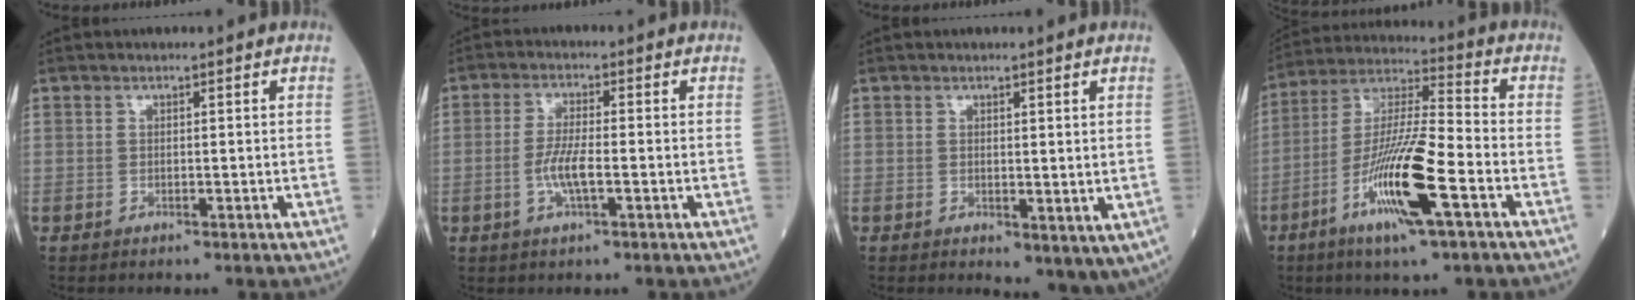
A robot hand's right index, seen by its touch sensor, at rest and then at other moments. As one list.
[{"total": 4.5, "force": [-1.1, 2.0, 3.8], "torque": [-0.075, 0.004, -0.022]}, {"total": 4.5, "force": [0.2, 2.2, 4.0], "torque": [-0.046, -0.014, 0.013]}, {"total": 15.4, "force": [-6.4, 1.3, 13.9], "torque": [-0.275, -0.012, -0.119]}]